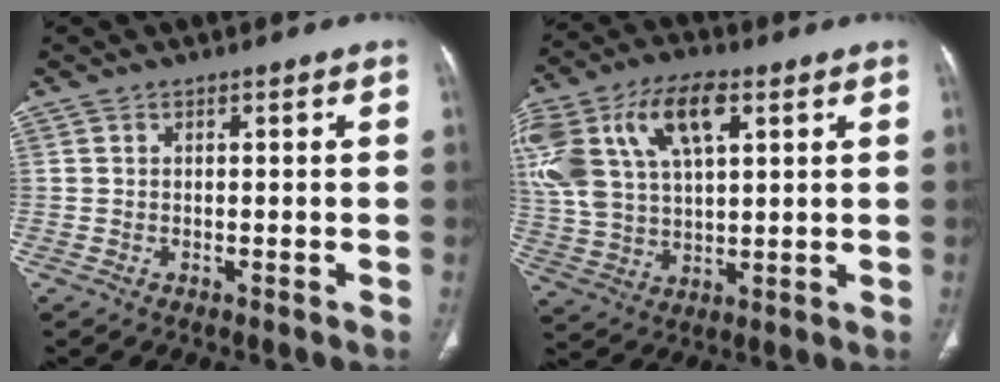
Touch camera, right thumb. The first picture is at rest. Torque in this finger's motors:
{"motor_torque": [1.37, 3.64, 1.80, 0.97, 0.24]}